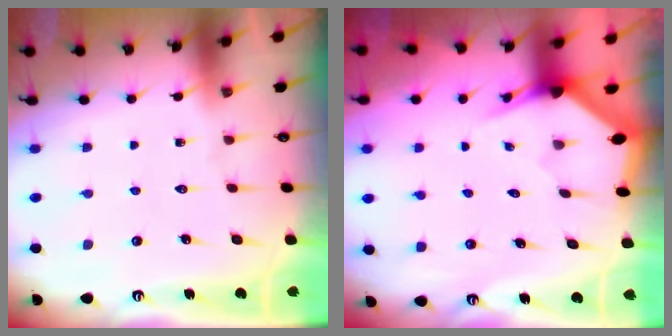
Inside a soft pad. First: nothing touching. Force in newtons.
{"total": 3.1, "press": 3.1, "slide": 0.2}